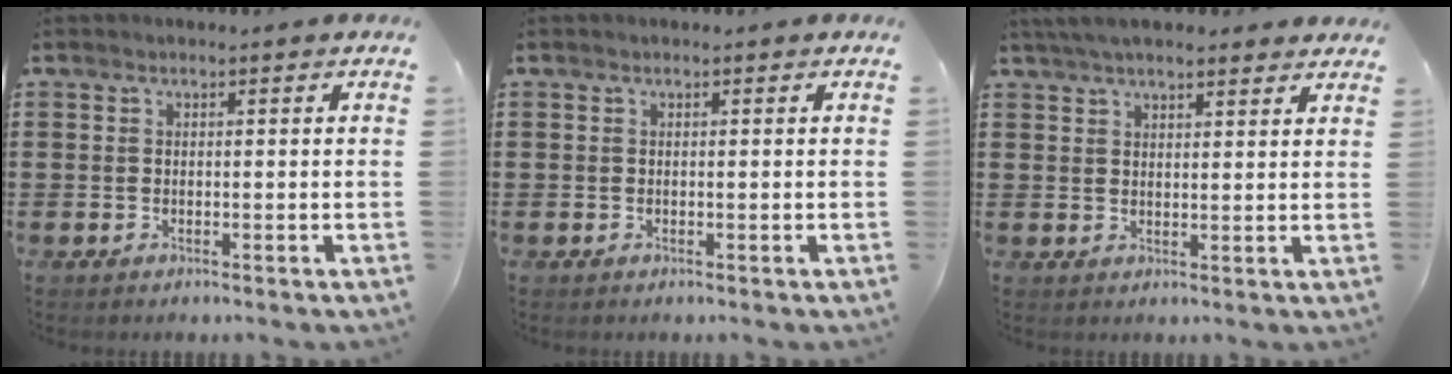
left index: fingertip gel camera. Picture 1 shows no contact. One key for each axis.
{"total": 0.0}
{"total": 4.5, "fx": 4.1, "fy": 0.9, "fz": 1.6, "tx": -0.041, "ty": -0.001, "tz": 0.077}